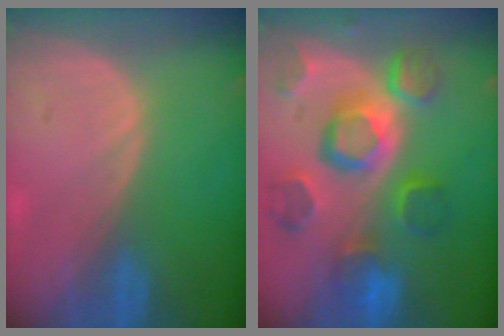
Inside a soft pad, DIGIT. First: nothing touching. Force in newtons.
{"total": 12.1, "press": 10.4, "slide": 6.1}